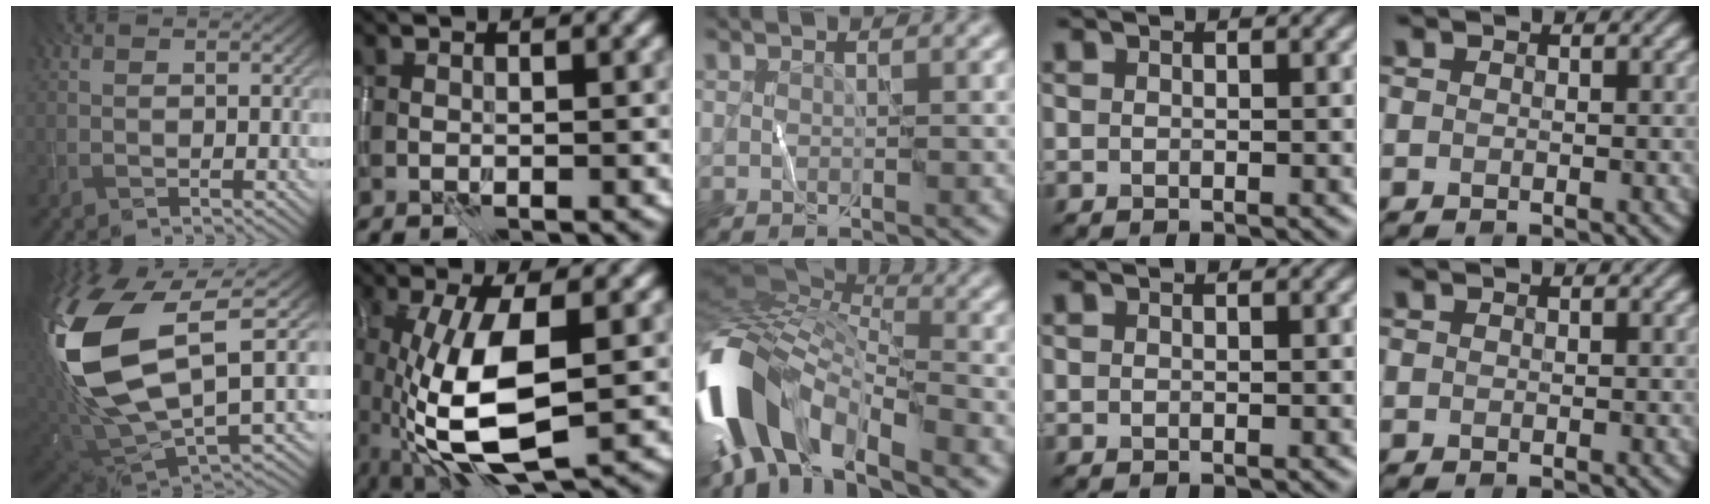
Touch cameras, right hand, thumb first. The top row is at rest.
{"thumb": {"total": 17.7, "force": [3.5, 7.7, 15.6], "torque": [-0.381, -0.005, 0.071]}, "index": {"total": 9.0, "force": [-1.8, 3.2, 8.2], "torque": [-0.183, -0.008, -0.035]}, "middle": {"total": 12.4, "force": [-5.2, 6.1, 9.5], "torque": [-0.187, 0.001, -0.105]}}